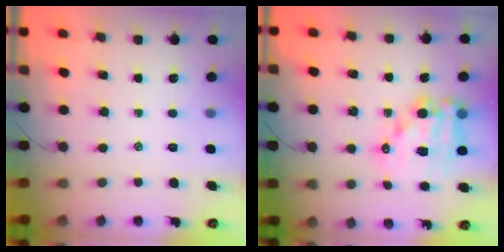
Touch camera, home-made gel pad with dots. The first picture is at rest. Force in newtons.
{"total": 14.8, "press": 14.5, "slide": 3.0}